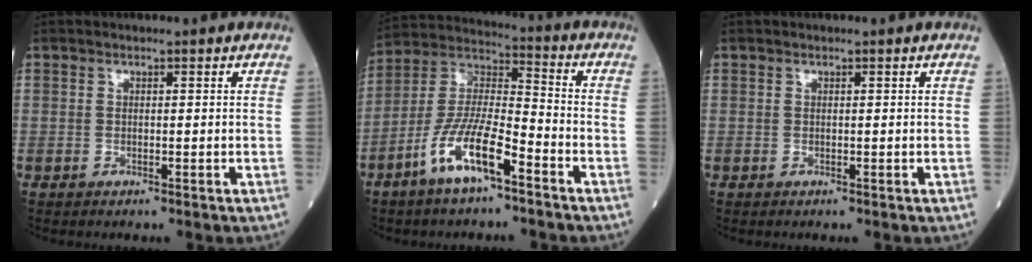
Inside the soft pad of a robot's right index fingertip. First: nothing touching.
{"total": 12.3, "force": [-6.8, 2.6, 9.9], "torque": [-0.206, -0.004, -0.133]}
{"total": 0.0}